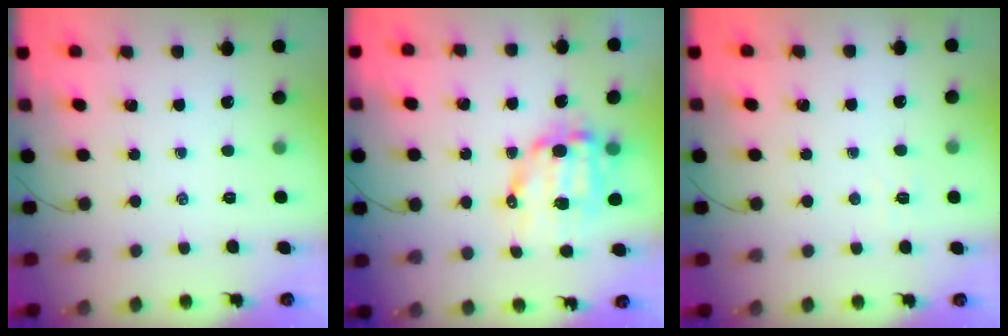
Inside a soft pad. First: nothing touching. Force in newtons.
{"total": 10.5, "press": 10.3, "slide": 2.2}
{"total": 2.6, "press": 2.6, "slide": 0.5}